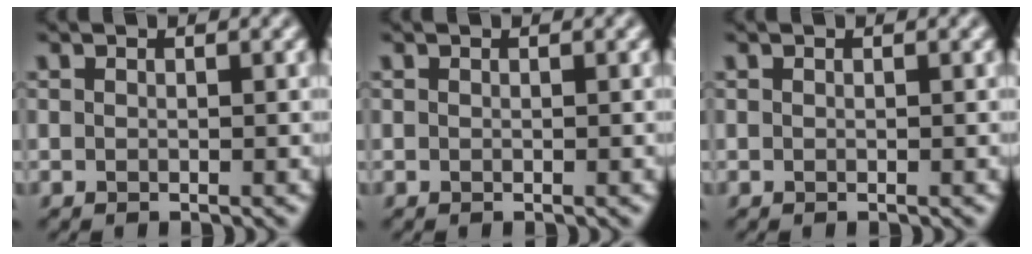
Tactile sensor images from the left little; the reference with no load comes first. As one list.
[{"total": 0.0}, {"total": 0.0}]